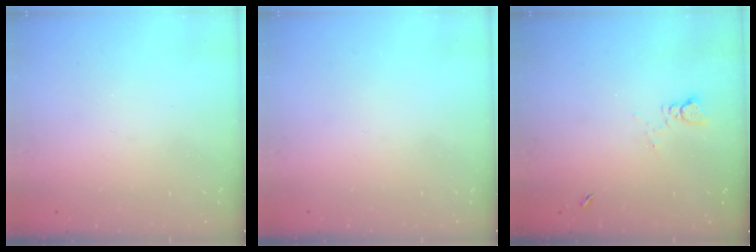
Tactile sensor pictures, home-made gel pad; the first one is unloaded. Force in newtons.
{"total": 0.0}
{"total": 2.1, "press": 2.0, "slide": 0.3}